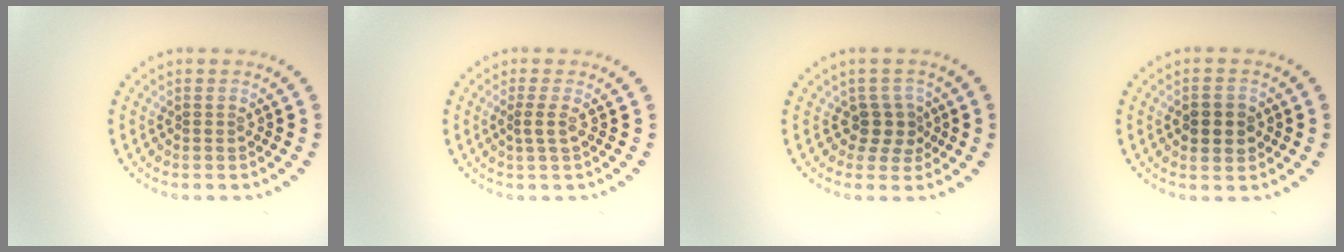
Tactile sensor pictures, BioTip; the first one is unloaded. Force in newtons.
{"total": 1.3, "press": 0.9, "slide": 0.9}
{"total": 2.2, "press": 1.8, "slide": 1.3}
{"total": 2.7, "press": 2.7, "slide": 0.2}